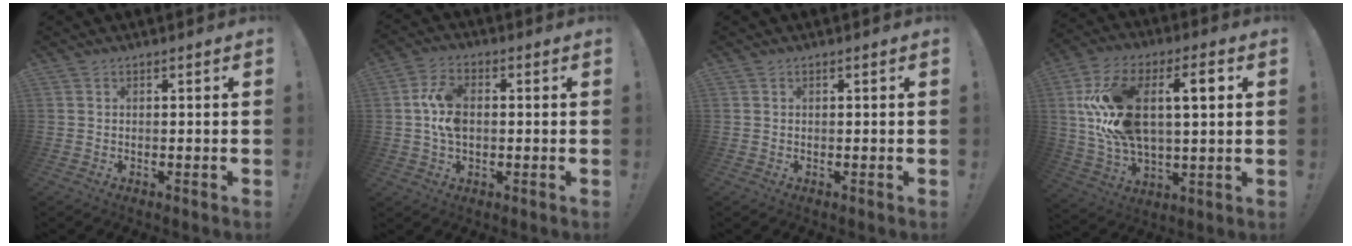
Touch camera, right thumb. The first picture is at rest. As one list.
[{"total": 9.5, "force": [0.4, 6.3, 7.1], "torque": [-0.139, 0.013, 0.011]}, {"total": 0.0}, {"total": 20.5, "force": [4.8, 10.9, 16.7], "torque": [-0.290, -0.005, 0.079]}]